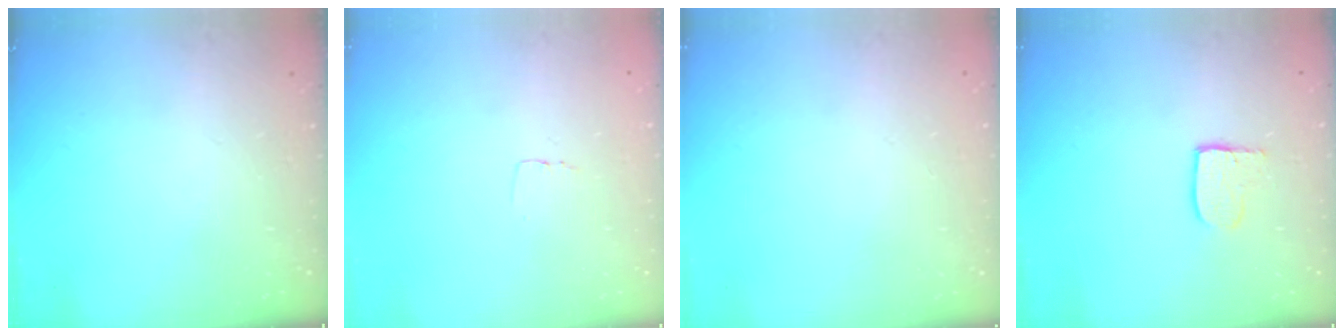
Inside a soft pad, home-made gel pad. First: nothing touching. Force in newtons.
{"total": 2.6, "press": 2.6, "slide": 0.1}
{"total": 0.6, "press": 0.6, "slide": 0.1}
{"total": 5.0, "press": 5.0, "slide": 0.4}